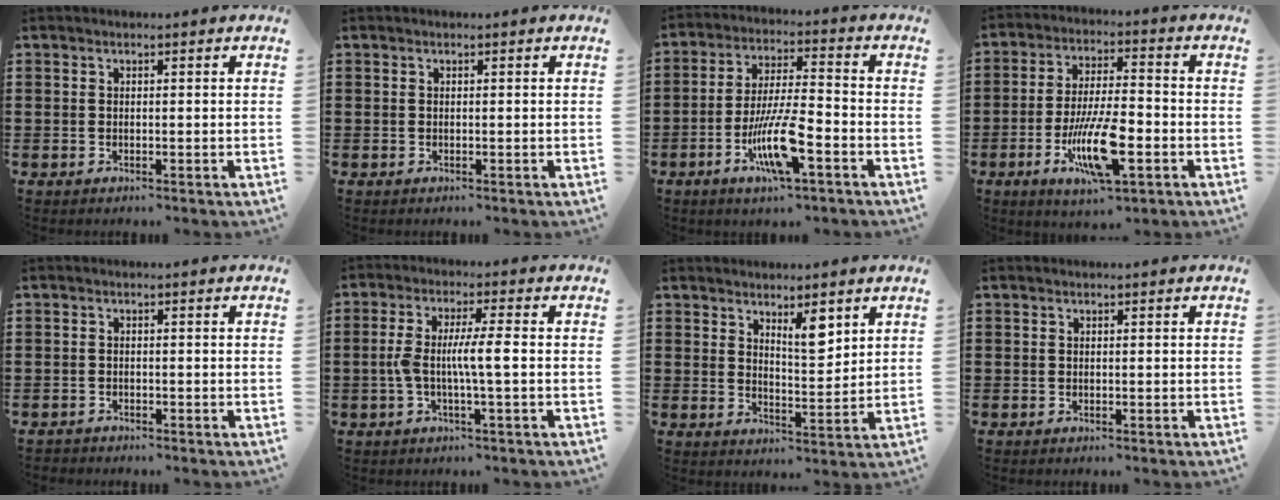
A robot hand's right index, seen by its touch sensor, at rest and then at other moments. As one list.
[{"total": 0.0}, {"total": 10.3, "force": [-4.2, 2.3, 9.1], "torque": [-0.185, -0.007, -0.079]}, {"total": 12.2, "force": [-4.3, 3.8, 10.8], "torque": [-0.215, -0.006, -0.076]}, {"total": 0.9, "force": [-0.9, 0.2, -0.1], "torque": [-0.002, 0.003, -0.021]}, {"total": 5.7, "force": [-0.7, 0.5, 5.7], "torque": [-0.117, -0.007, -0.022]}, {"total": 5.4, "force": [3.7, 1.8, 3.5], "torque": [-0.053, -0.012, 0.060]}, {"total": 0.0}]